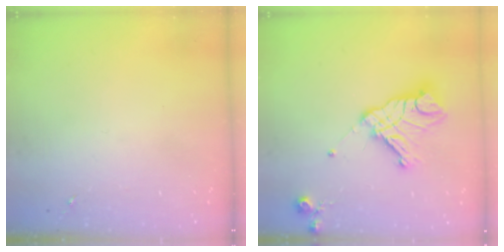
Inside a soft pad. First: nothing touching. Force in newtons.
{"total": 14.0, "press": 13.9, "slide": 1.5}